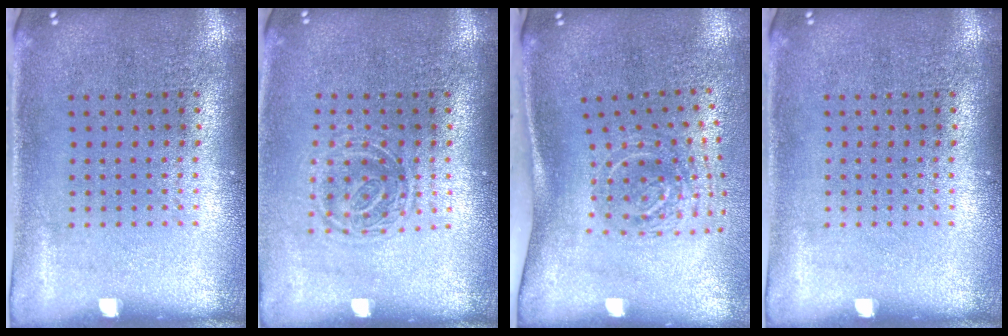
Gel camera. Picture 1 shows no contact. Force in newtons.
{"total": 1.3, "press": 1.1, "slide": 0.7}
{"total": 2.0, "press": 1.3, "slide": 1.5}
{"total": 0.0}